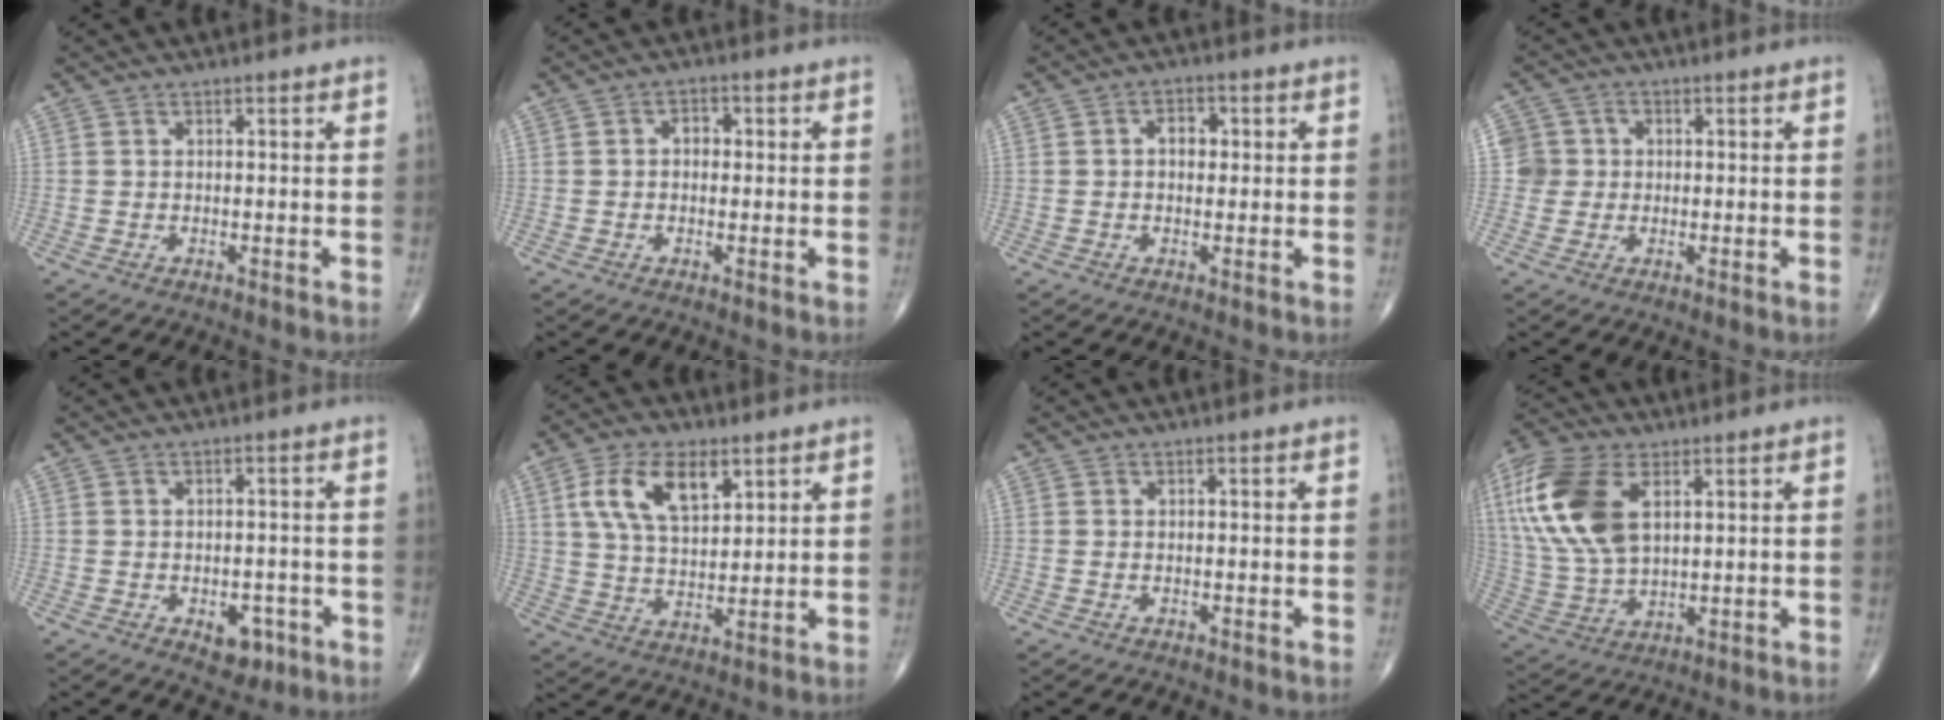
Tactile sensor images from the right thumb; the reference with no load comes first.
{"total": 2.6, "force": [0.2, 1.9, 1.7], "torque": [-0.012, 0.011, -0.001]}
{"total": 3.4, "force": [0.4, 2.4, 2.4], "torque": [-0.022, 0.010, 0.003]}
{"total": 4.1, "force": [0.1, 4.1, 0.3], "torque": [0.028, 0.010, -0.005]}
{"total": 5.0, "force": [-2.1, 3.2, 3.2], "torque": [-0.022, 0.011, -0.021]}
{"total": 11.6, "force": [5.0, 6.0, 8.6], "torque": [-0.147, -0.013, 0.098]}
{"total": 0.0}
{"total": 18.3, "force": [5.9, 10.1, 14.1], "torque": [-0.302, -0.011, 0.115]}